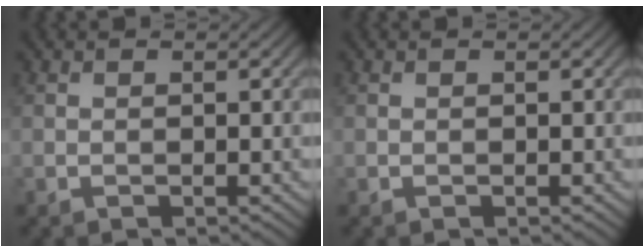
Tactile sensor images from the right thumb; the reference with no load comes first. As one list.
[{"total": 0.0}]